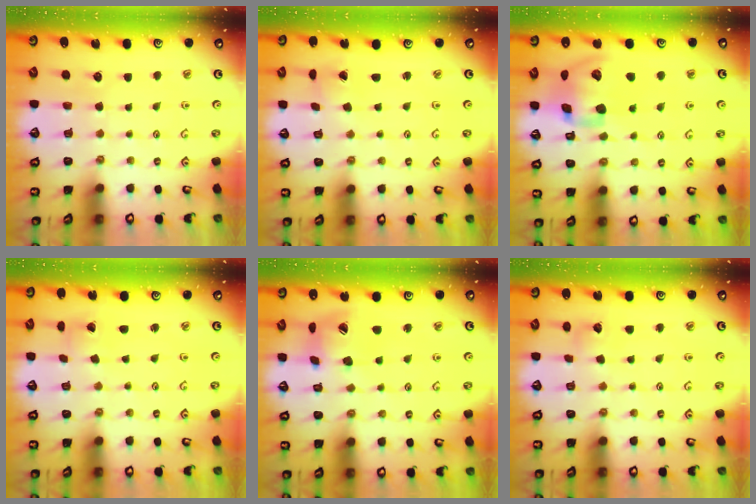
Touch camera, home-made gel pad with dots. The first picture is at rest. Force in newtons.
{"total": 1.0, "press": 1.0, "slide": 0.1}
{"total": 17.1, "press": 16.9, "slide": 2.5}
{"total": 1.5, "press": 1.5, "slide": 0.1}
{"total": 12.9, "press": 12.9, "slide": 1.0}
{"total": 3.2, "press": 3.2, "slide": 0.3}